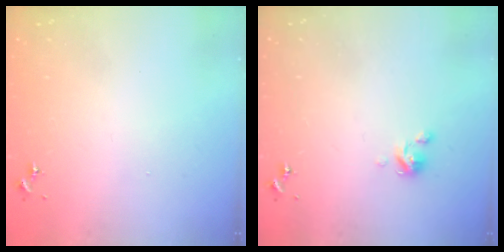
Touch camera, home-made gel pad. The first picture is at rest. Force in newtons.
{"total": 3.8, "press": 3.8, "slide": 0.3}